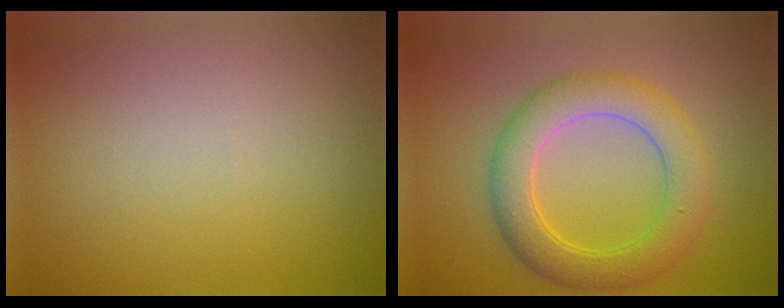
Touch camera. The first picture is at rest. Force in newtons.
{"total": 5.6, "press": 5.6, "slide": 0.4}